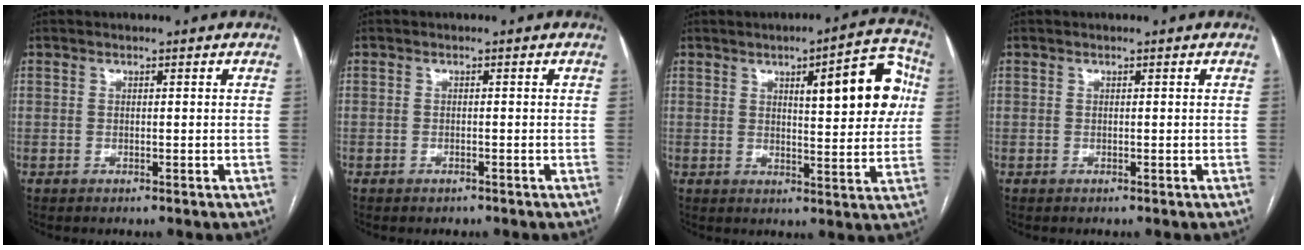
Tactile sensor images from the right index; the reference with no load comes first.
{"total": 0.6, "force": [-0.5, 0.4, 0.2], "torque": [-0.007, 0.000, -0.003]}
{"total": 12.3, "force": [3.4, 2.9, 11.5], "torque": [-0.141, 0.022, 0.041]}
{"total": 0.0}